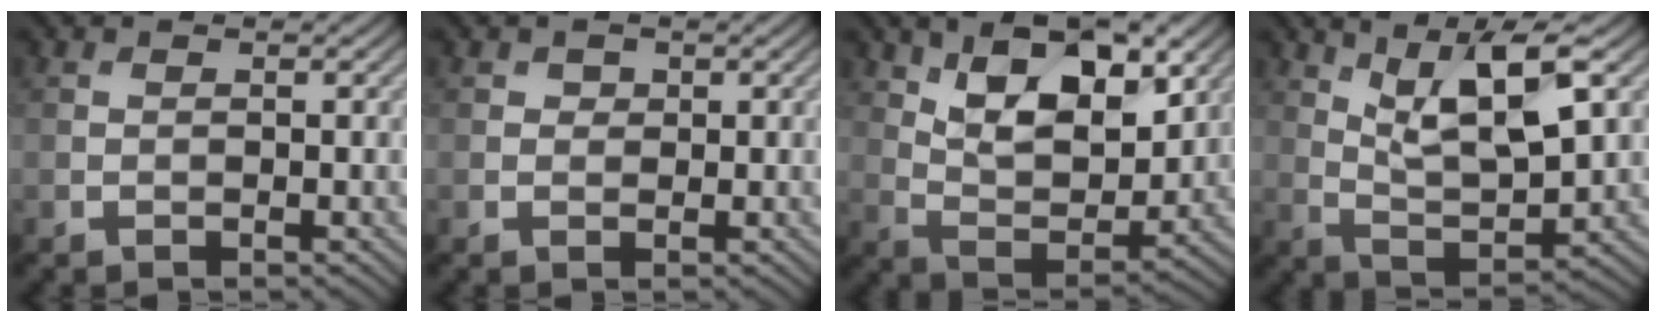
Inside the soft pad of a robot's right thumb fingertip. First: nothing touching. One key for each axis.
{"total": 0.9, "fx": 0.4, "fy": 0.8, "fz": 0.3, "tx": -0.002, "ty": -0.003, "tz": 0.003}
{"total": 12.9, "fx": 6.4, "fy": 6.3, "fz": 9.3, "tx": -0.167, "ty": -0.006, "tz": 0.104}
{"total": 10.8, "fx": 5.3, "fy": 3.5, "fz": 8.8, "tx": -0.169, "ty": 0.003, "tz": 0.096}